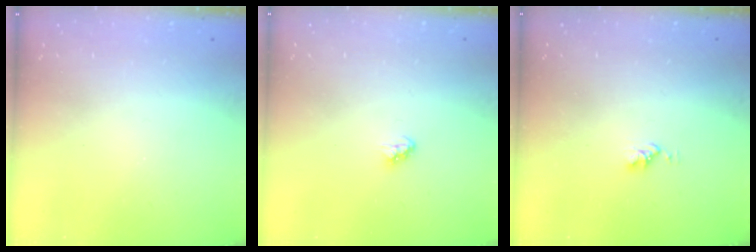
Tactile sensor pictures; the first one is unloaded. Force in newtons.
{"total": 2.9, "press": 2.9, "slide": 0.2}
{"total": 3.0, "press": 3.0, "slide": 0.4}